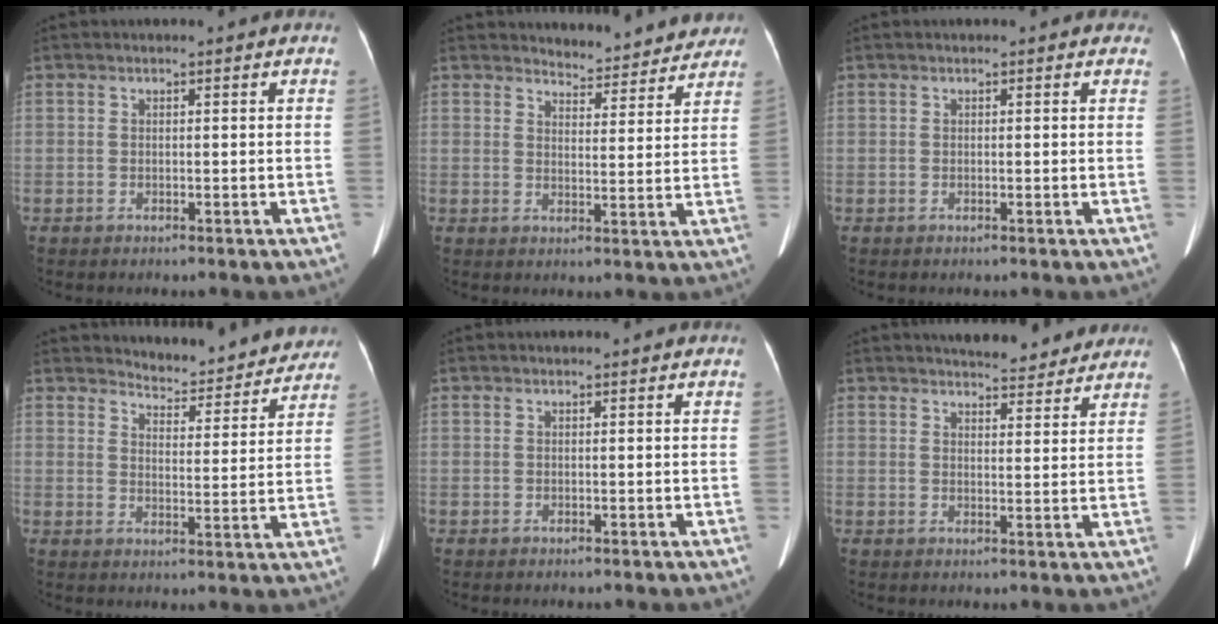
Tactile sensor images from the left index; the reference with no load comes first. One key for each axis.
{"total": 9.6, "fx": 9.3, "fy": 2.4, "fz": 0.5, "tx": 0.014, "ty": -0.006, "tz": 0.099}
{"total": 0.6, "fx": 0.4, "fy": 0.4, "fz": 0.1, "tx": 0.002, "ty": 0.000, "tz": -0.003}
{"total": 11.7, "fx": 11.3, "fy": 2.6, "fz": 1.2, "tx": 0.001, "ty": -0.016, "tz": 0.129}
{"total": 0.0}
{"total": 8.6, "fx": 8.0, "fy": 2.2, "fz": 2.3, "tx": -0.023, "ty": 0.001, "tz": 0.091}